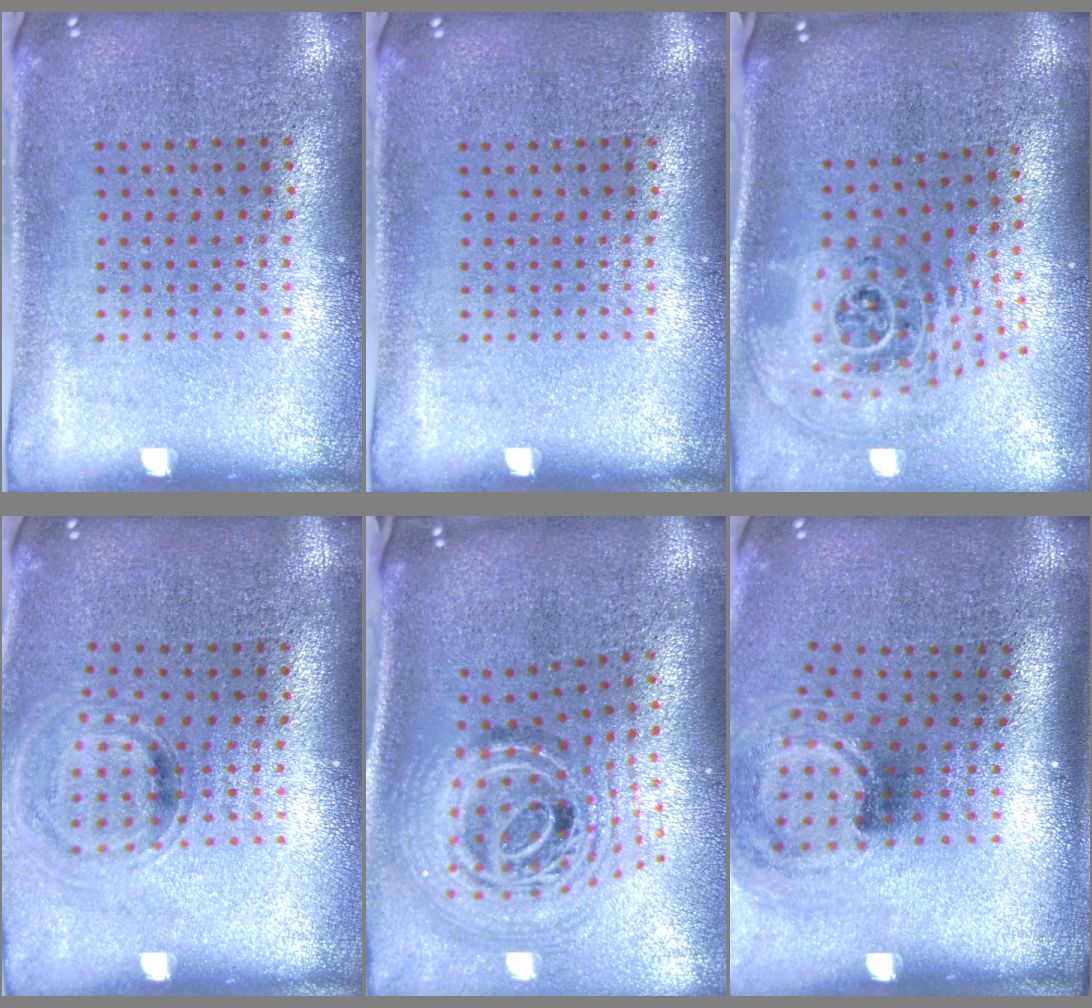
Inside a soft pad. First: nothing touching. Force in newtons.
{"total": 0.0}
{"total": 2.4, "press": 1.7, "slide": 1.7}
{"total": 0.9, "press": 0.9, "slide": 0.2}
{"total": 2.3, "press": 1.7, "slide": 1.5}
{"total": 1.9, "press": 1.2, "slide": 1.4}